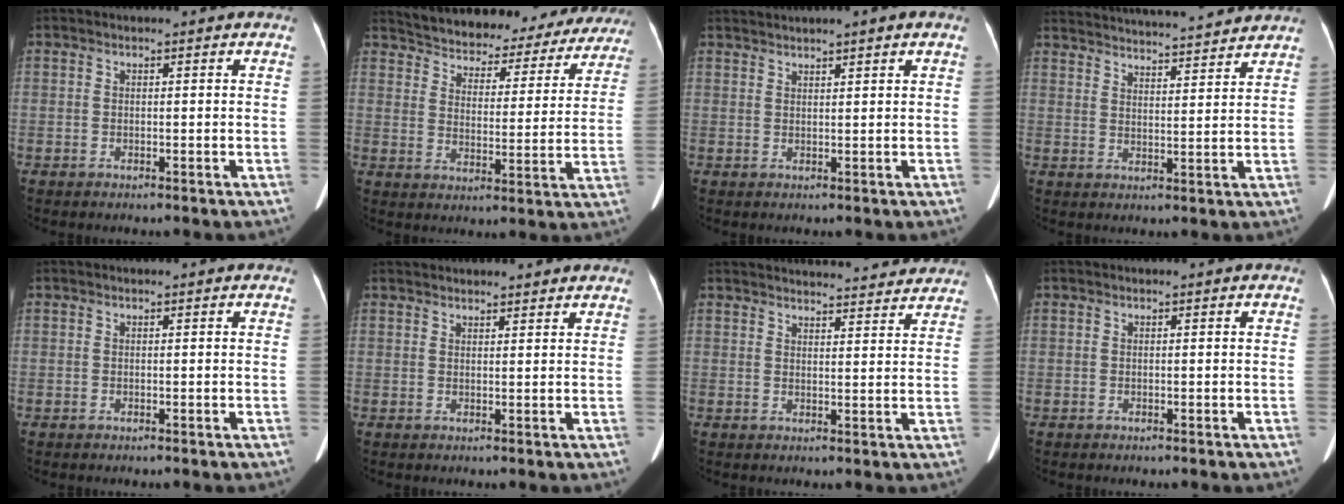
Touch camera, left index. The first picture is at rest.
{"total": 27.2, "force": [25.1, 7.3, 7.2], "torque": [-0.109, -0.046, 0.308]}
{"total": 5.2, "force": [4.1, -0.5, 3.2], "torque": [-0.050, 0.026, 0.070]}
{"total": 21.2, "force": [19.9, 2.0, 6.8], "torque": [-0.115, 0.007, 0.275]}
{"total": 0.0}
{"total": 9.0, "force": [8.3, 1.6, 2.9], "torque": [-0.026, 0.023, 0.097]}
{"total": 21.0, "force": [20.1, 3.4, 5.2], "torque": [-0.067, -0.007, 0.246]}
{"total": 0.0}